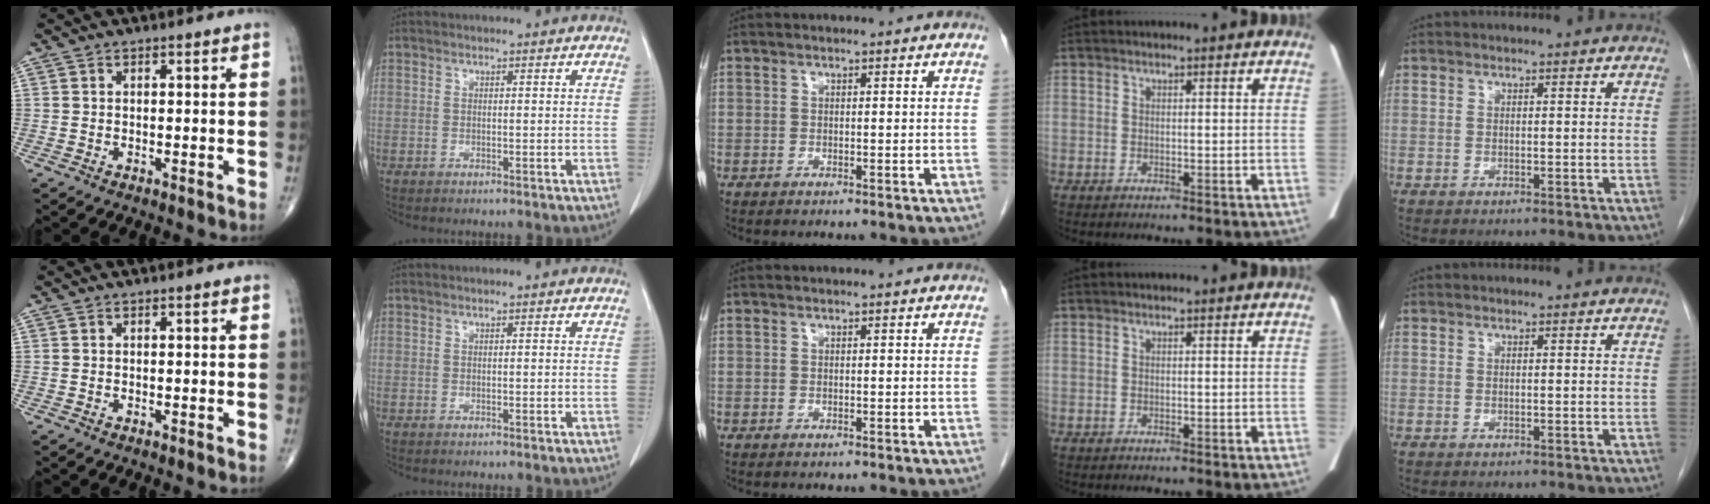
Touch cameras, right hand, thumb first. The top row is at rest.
{}